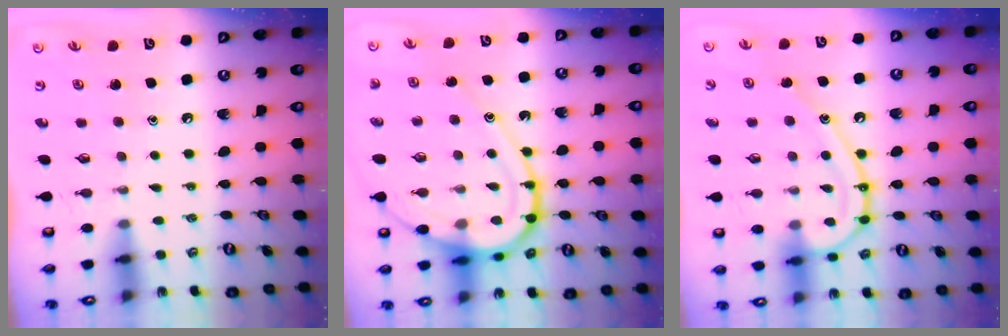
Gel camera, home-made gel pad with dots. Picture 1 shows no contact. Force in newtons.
{"total": 17.2, "press": 17.1, "slide": 1.6}
{"total": 14.9, "press": 14.8, "slide": 1.5}